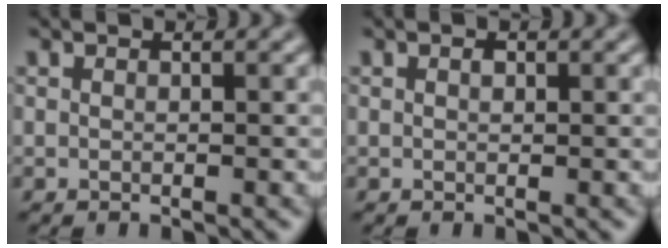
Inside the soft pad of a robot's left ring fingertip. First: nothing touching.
{"total": 0.5, "force": [0.2, 0.3, 0.4], "torque": [-0.007, 0.001, 0.002]}